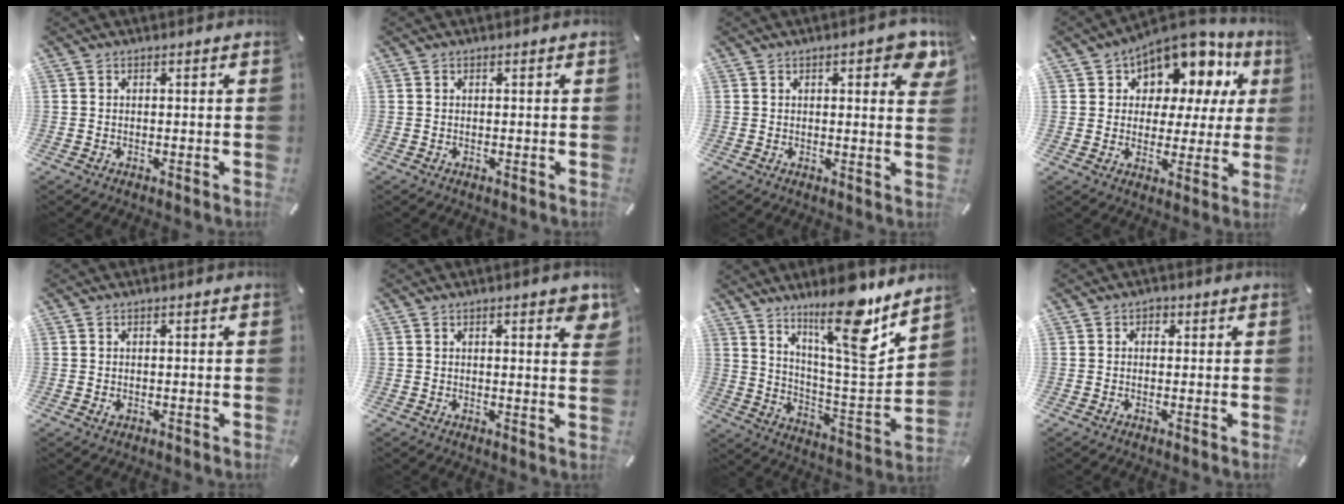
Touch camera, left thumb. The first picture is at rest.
{"total": 0.0}
{"total": 6.5, "force": [3.2, 2.3, 5.2], "torque": [-0.057, -0.013, 0.046]}
{"total": 11.3, "force": [7.6, 7.0, 4.4], "torque": [-0.075, -0.067, 0.135]}
{"total": 1.0, "force": [-0.1, 0.7, 0.8], "torque": [-0.015, 0.002, -0.003]}
{"total": 4.2, "force": [2.2, 1.2, 3.4], "torque": [-0.046, -0.008, 0.033]}
{"total": 19.0, "force": [14.4, 3.6, 11.8], "torque": [-0.189, -0.111, 0.232]}
{"total": 1.2, "force": [0.1, 1.1, 0.4], "torque": [-0.009, 0.008, -0.001]}